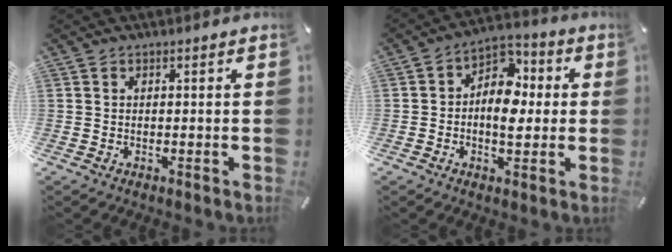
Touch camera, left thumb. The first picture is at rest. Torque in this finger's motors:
{"motor_torque": [0.18, 0.55, 1.03, -0.04, 0.15]}